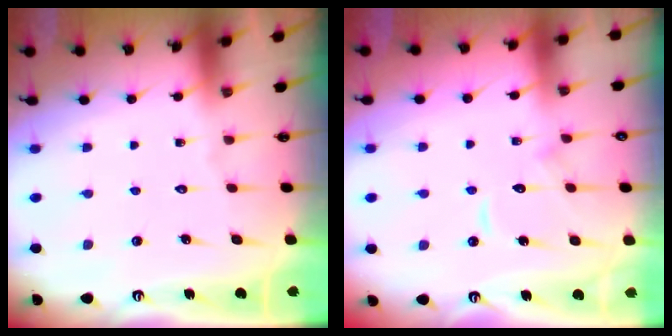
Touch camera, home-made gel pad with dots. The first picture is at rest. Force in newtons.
{"total": 7.7, "press": 7.7, "slide": 0.8}